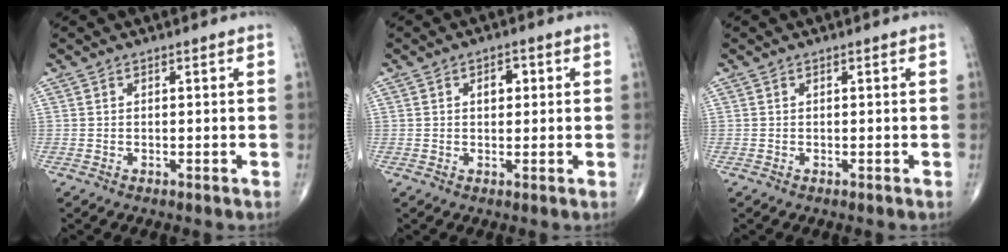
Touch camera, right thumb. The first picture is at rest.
{"total": 2.8, "force": [0.7, 1.9, 2.0], "torque": [-0.017, 0.003, 0.008]}
{"total": 0.0}